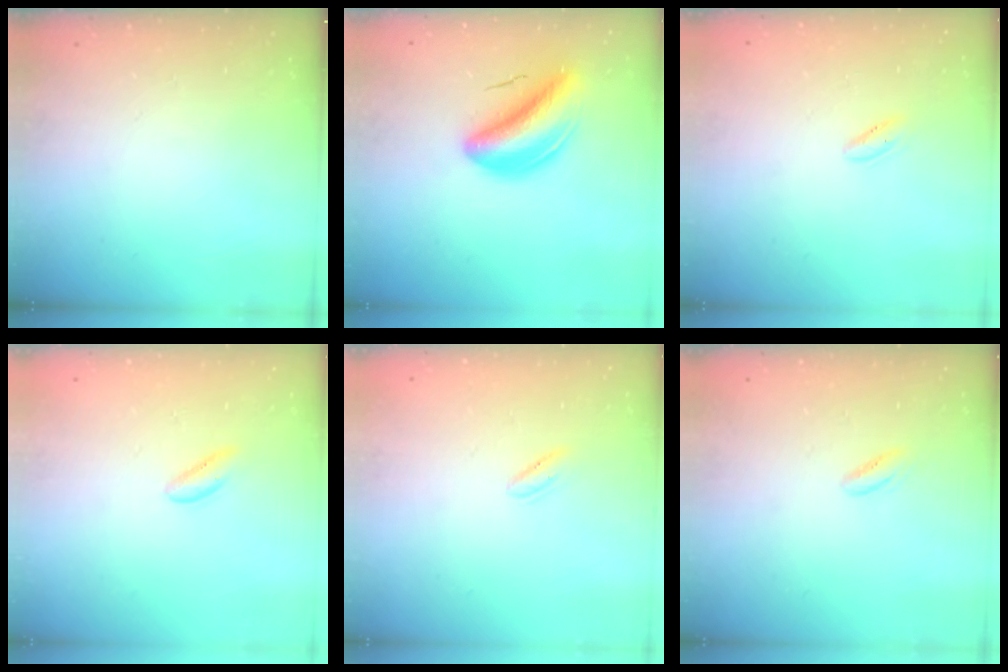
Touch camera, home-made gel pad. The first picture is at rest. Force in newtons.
{"total": 8.2, "press": 7.8, "slide": 2.5}
{"total": 1.8, "press": 1.5, "slide": 0.9}
{"total": 0.7, "press": 0.6, "slide": 0.4}
{"total": 0.7, "press": 0.3, "slide": 0.7}
{"total": 2.7, "press": 2.6, "slide": 0.8}